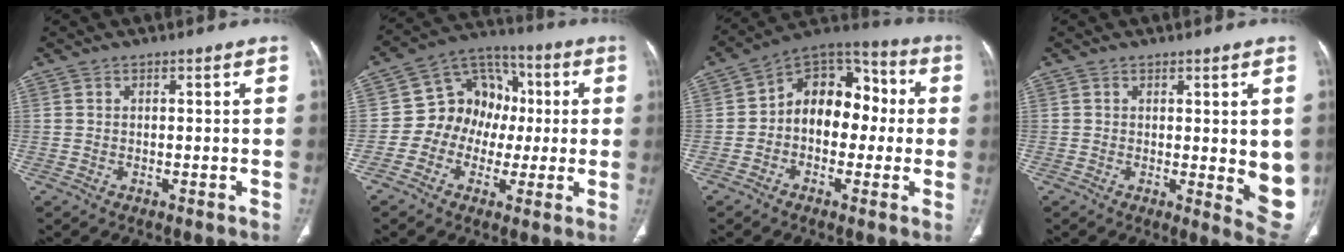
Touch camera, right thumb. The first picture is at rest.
{"total": 12.4, "force": [-0.5, 10.8, 5.9], "torque": [-0.054, 0.035, -0.022]}
{"total": 13.9, "force": [-0.5, 9.9, 9.7], "torque": [-0.092, 0.051, -0.025]}
{"total": 9.4, "force": [-0.3, 3.0, 8.9], "torque": [-0.084, -0.019, -0.001]}